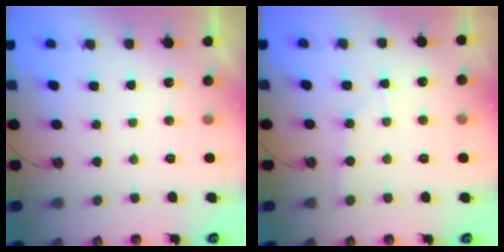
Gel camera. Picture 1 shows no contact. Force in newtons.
{"total": 2.6, "press": 2.6, "slide": 0.3}